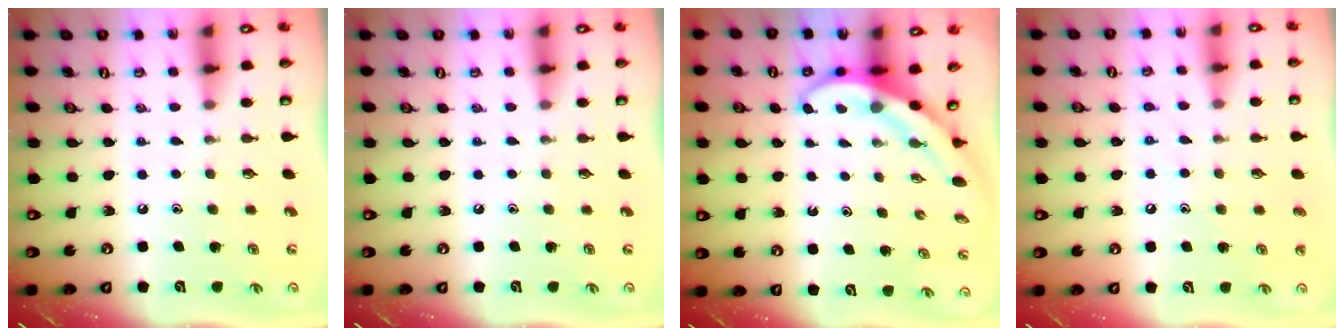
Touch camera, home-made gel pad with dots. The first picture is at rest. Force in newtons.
{"total": 0.0}
{"total": 3.9, "press": 3.9, "slide": 0.6}
{"total": 5.8, "press": 5.8, "slide": 0.7}